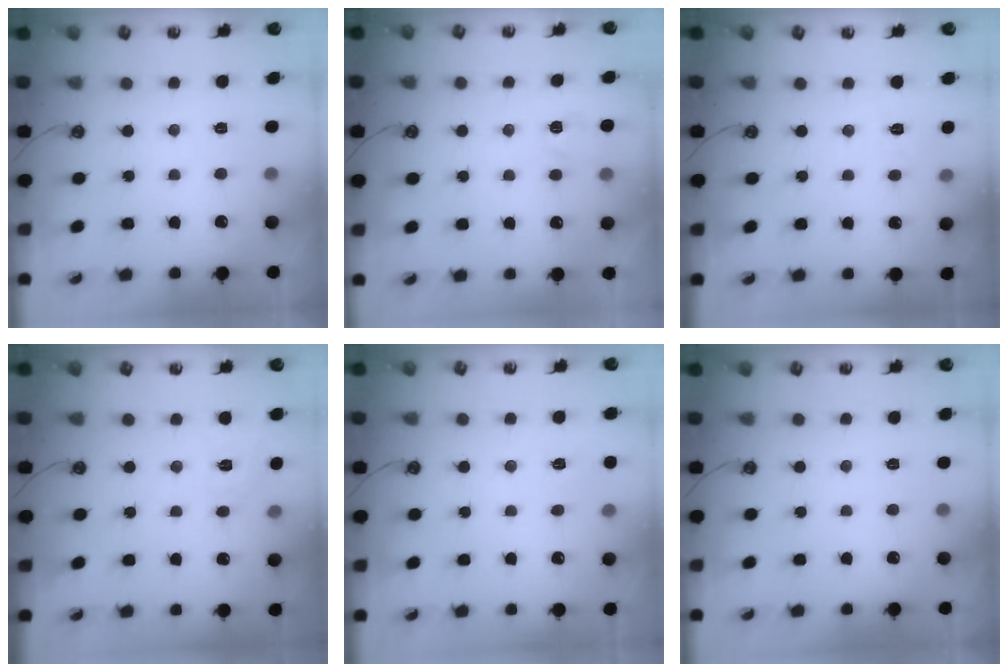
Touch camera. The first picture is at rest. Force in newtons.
{"total": 5.5, "press": 5.5, "slide": 0.8}
{"total": 2.8, "press": 2.8, "slide": 0.5}
{"total": 7.5, "press": 7.4, "slide": 0.5}
{"total": 6.1, "press": 6.0, "slide": 0.6}
{"total": 0.0}